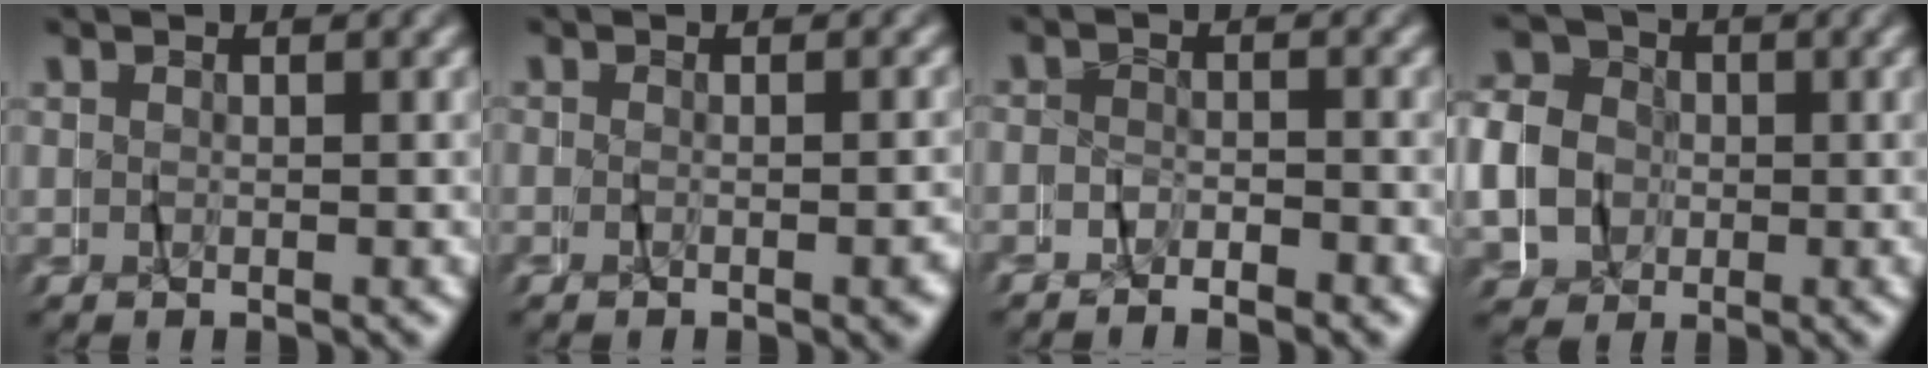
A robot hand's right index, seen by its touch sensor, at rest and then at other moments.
{"total": 1.4, "force": [-1.0, -0.6, 0.8], "torque": [-0.010, -0.002, -0.015]}
{"total": 2.1, "force": [-1.4, 1.4, 0.6], "torque": [-0.015, 0.005, -0.037]}
{"total": 9.4, "force": [0.6, 8.5, 4.1], "torque": [-0.093, -0.009, 0.003]}